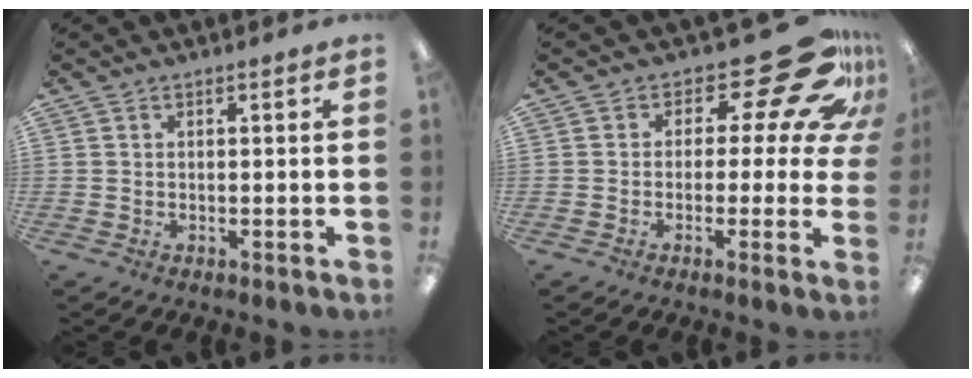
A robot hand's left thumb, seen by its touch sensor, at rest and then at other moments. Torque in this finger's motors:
{"motor_torque": [-0.09, 0.51, 0.06, -0.06, 0.03]}